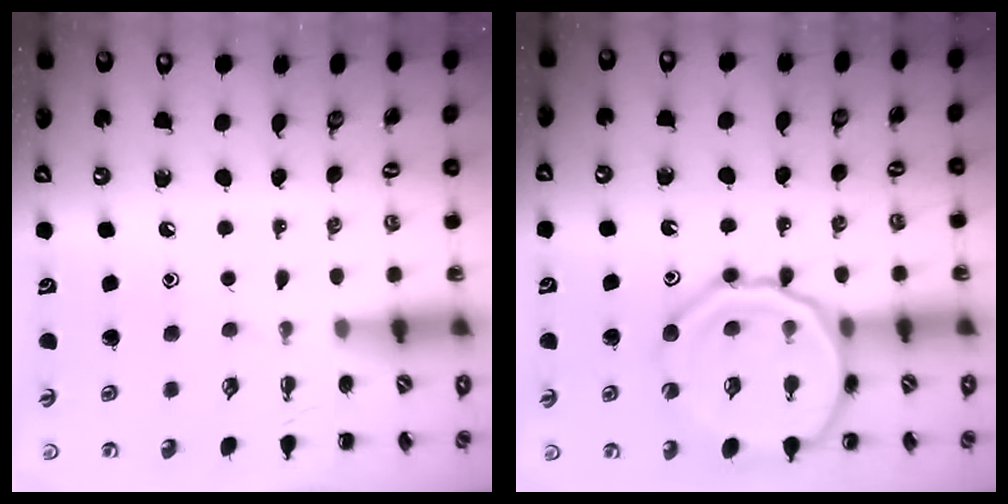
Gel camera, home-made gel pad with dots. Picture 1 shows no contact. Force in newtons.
{"total": 18.4, "press": 18.2, "slide": 2.2}